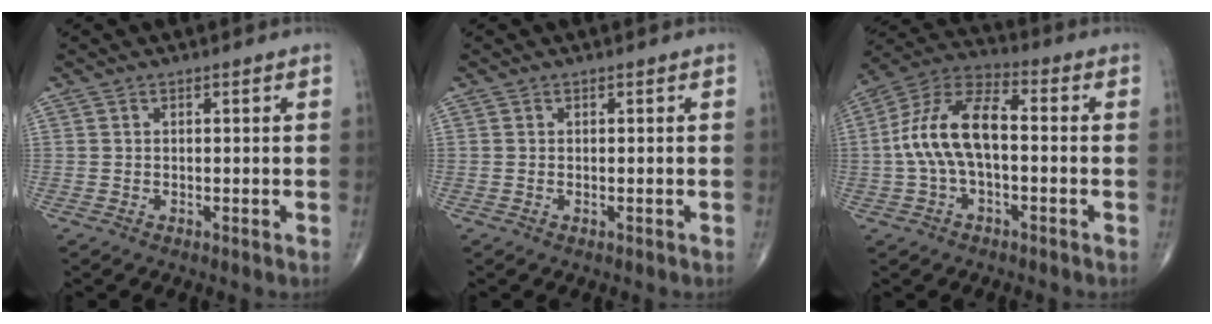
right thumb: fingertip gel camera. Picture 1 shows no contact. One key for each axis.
{"total": 0.0}
{"total": 13.3, "fx": -0.7, "fy": 6.7, "fz": 11.5, "tx": -0.228, "ty": 0.044, "tz": -0.022}